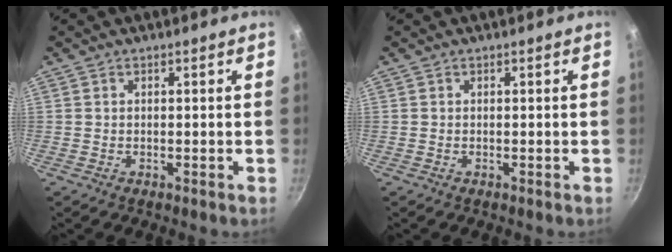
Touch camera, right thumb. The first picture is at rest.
{"total": 0.0}